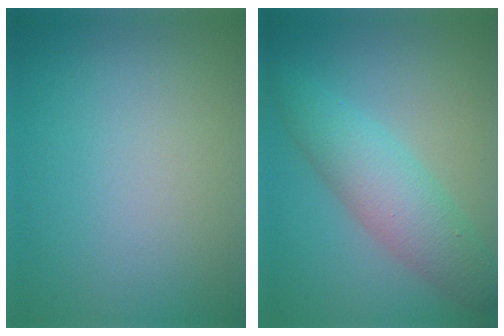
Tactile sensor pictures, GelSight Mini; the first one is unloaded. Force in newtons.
{"total": 5.0, "press": 5.0, "slide": 0.1}